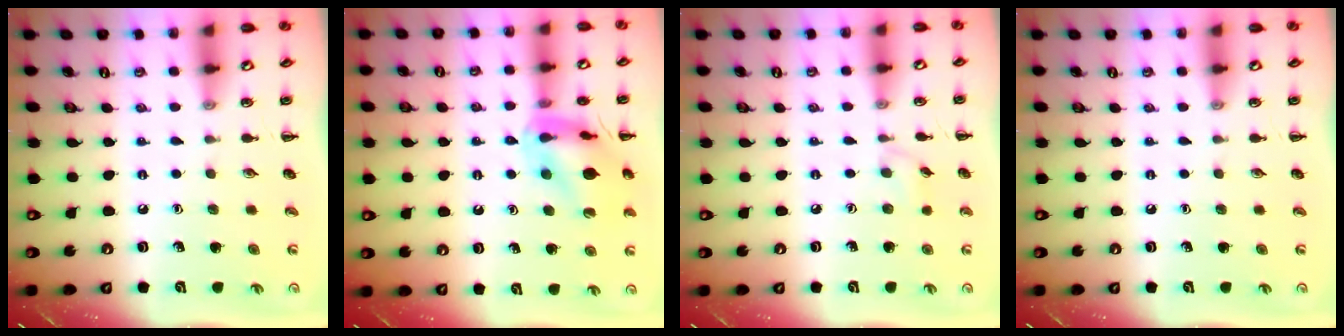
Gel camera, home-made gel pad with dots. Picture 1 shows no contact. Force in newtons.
{"total": 14.6, "press": 14.5, "slide": 1.6}
{"total": 3.8, "press": 3.6, "slide": 0.9}
{"total": 0.0}